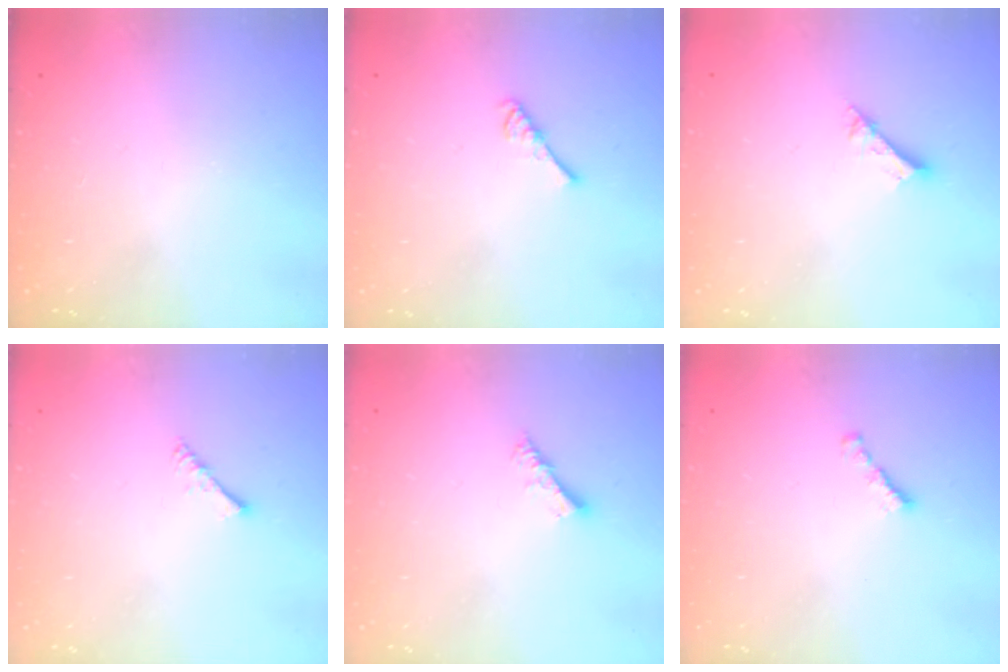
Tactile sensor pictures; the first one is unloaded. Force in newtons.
{"total": 2.6, "press": 2.6, "slide": 0.5}
{"total": 2.5, "press": 2.5, "slide": 0.1}
{"total": 2.0, "press": 1.9, "slide": 0.4}
{"total": 4.2, "press": 4.2, "slide": 0.5}
{"total": 1.0, "press": 0.8, "slide": 0.5}